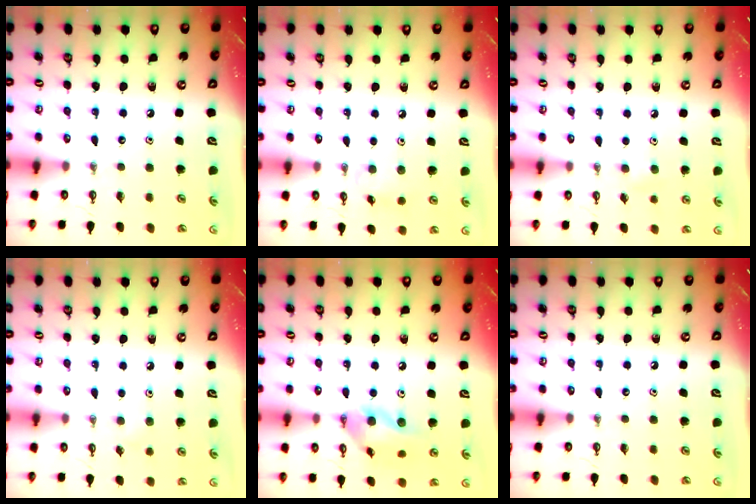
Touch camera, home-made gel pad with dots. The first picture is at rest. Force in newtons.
{"total": 5.1, "press": 5.0, "slide": 1.0}
{"total": 4.7, "press": 4.0, "slide": 2.4}
{"total": 3.9, "press": 3.8, "slide": 0.8}
{"total": 12.7, "press": 12.6, "slide": 2.1}
{"total": 0.0}